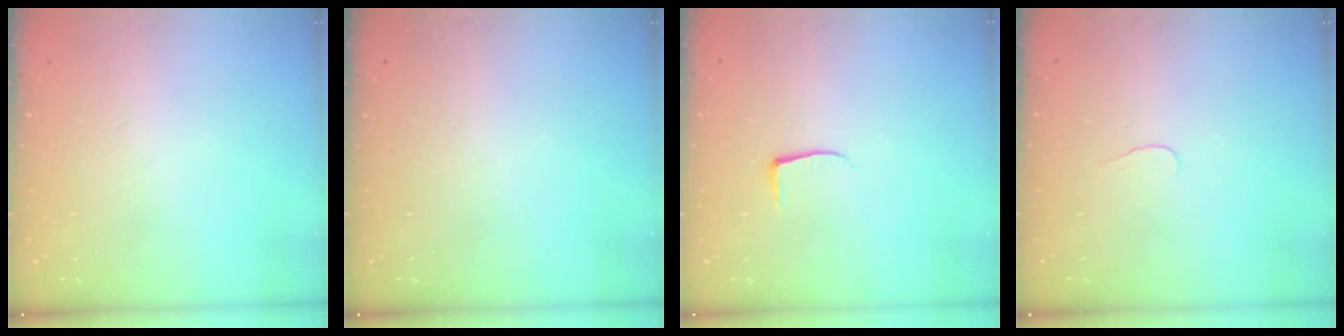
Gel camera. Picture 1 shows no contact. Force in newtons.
{"total": 0.0}
{"total": 4.0, "press": 4.0, "slide": 0.5}
{"total": 2.8, "press": 2.7, "slide": 0.3}